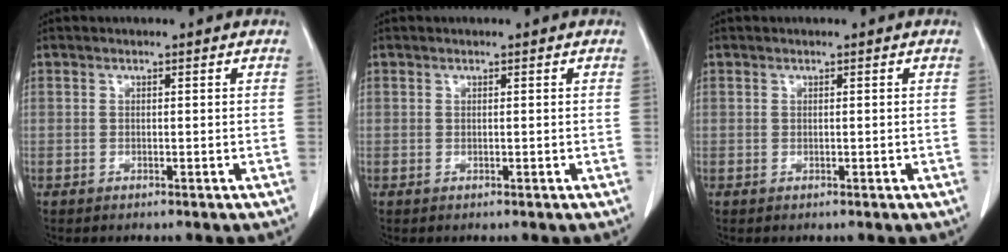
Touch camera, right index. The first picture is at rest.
{"total": 0.0}
{"total": 0.0}